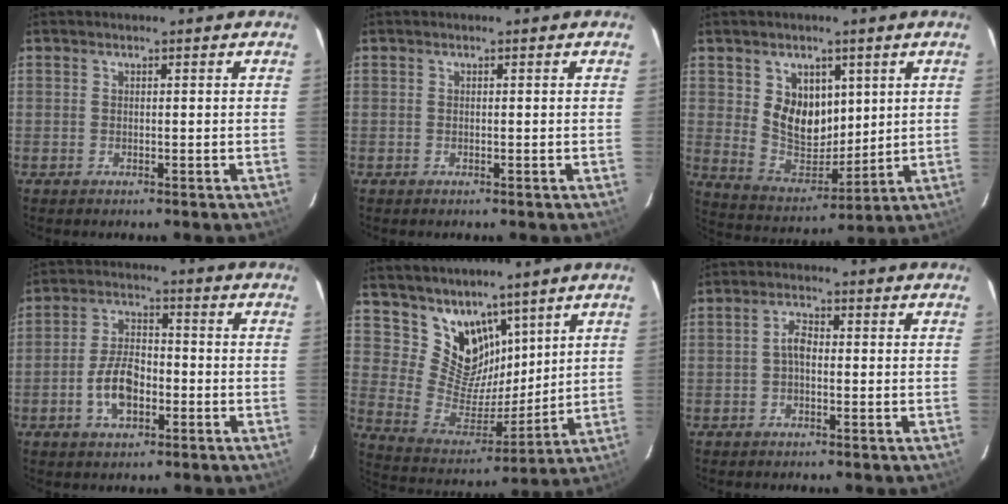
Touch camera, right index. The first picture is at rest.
{"total": 0.0}
{"total": 11.2, "force": [3.6, 8.2, 6.6], "torque": [-0.118, -0.003, 0.088]}
{"total": 8.2, "force": [-3.0, 4.4, 6.3], "torque": [-0.126, 0.013, -0.049]}
{"total": 12.6, "force": [8.8, 7.9, 4.2], "torque": [-0.078, -0.002, 0.180]}
{"total": 2.5, "force": [-0.5, 1.4, 2.1], "torque": [-0.043, 0.010, -0.008]}